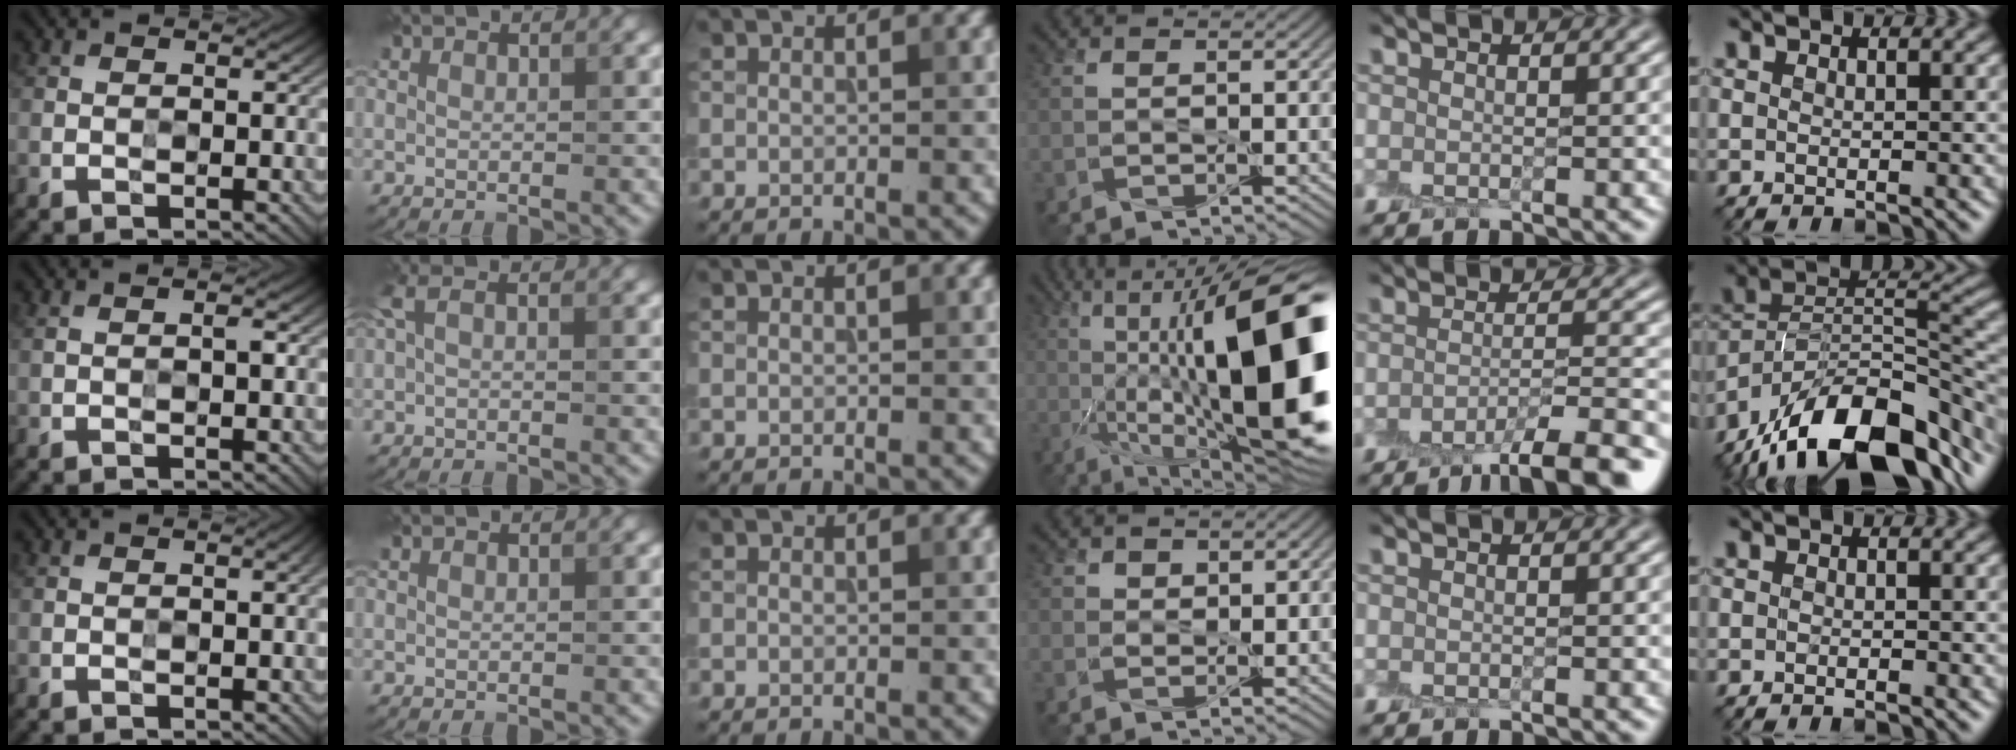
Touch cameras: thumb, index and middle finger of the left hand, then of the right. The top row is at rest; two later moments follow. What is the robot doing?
{"motion": "peel", "object": "plastic wrap"}